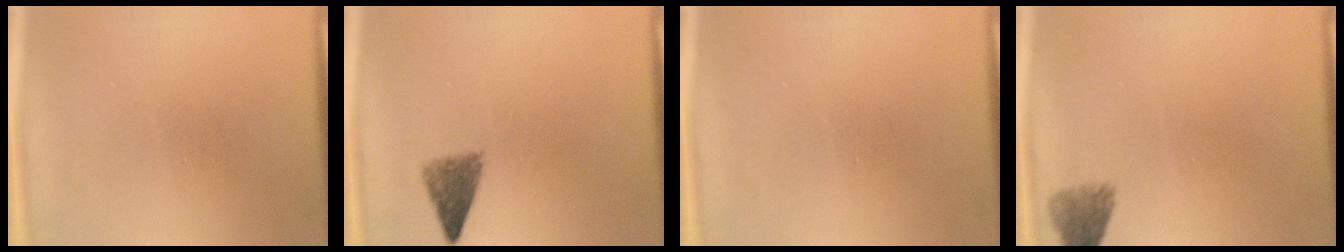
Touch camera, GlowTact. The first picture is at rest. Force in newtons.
{"total": 3.4}
{"total": 0.0}
{"total": 3.0}